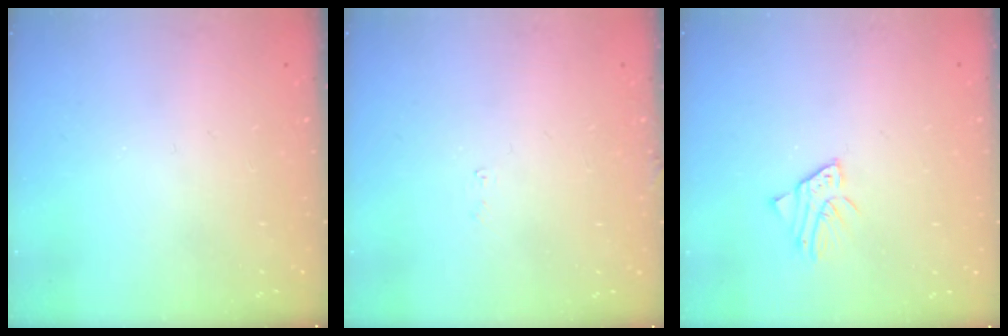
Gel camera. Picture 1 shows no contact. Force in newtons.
{"total": 3.2, "press": 3.2, "slide": 0.1}
{"total": 2.6, "press": 2.6, "slide": 0.2}